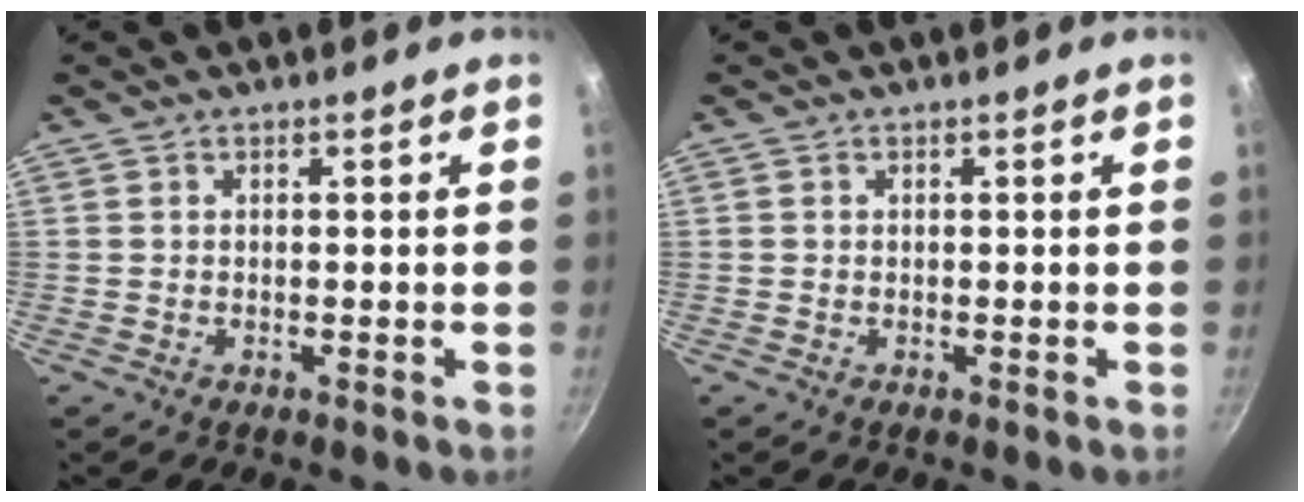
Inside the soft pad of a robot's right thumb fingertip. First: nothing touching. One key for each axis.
{"total": 0.0}